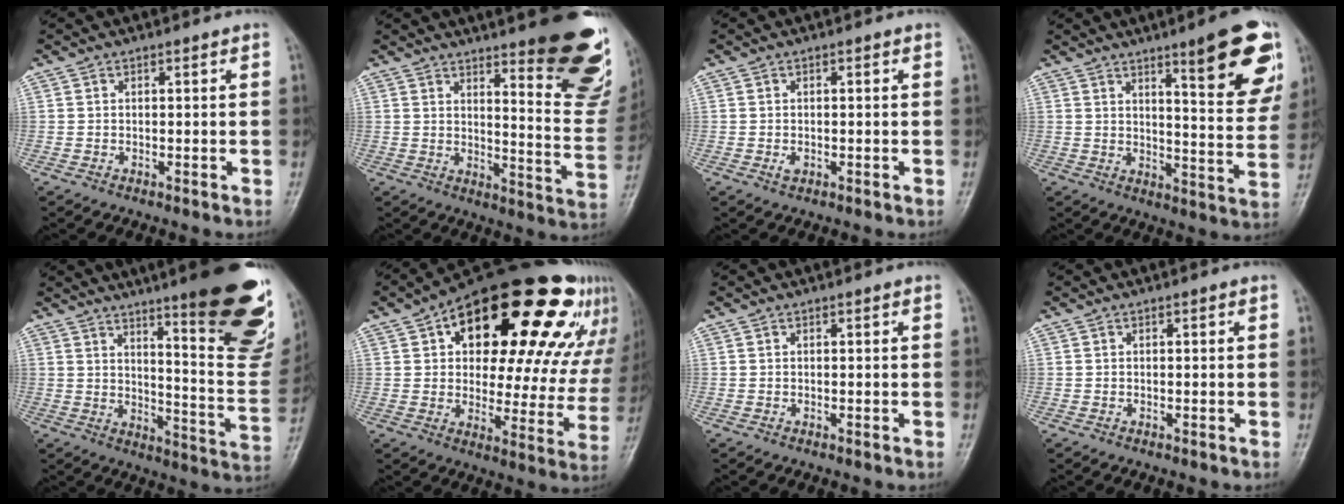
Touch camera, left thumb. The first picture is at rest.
{"total": 21.5, "force": [13.8, 5.3, 15.6], "torque": [-0.158, -0.096, 0.172]}
{"total": 1.3, "force": [-0.3, 0.9, 0.9], "torque": [-0.011, -0.001, -0.006]}
{"total": 15.6, "force": [8.3, 3.2, 12.8], "torque": [-0.135, -0.046, 0.113]}
{"total": 25.7, "force": [15.2, 5.3, 20.0], "torque": [-0.218, -0.085, 0.206]}
{"total": 32.6, "force": [15.8, 14.8, 24.4], "torque": [-0.298, 0.010, 0.225]}
{"total": 0.0}
{"total": 0.0}